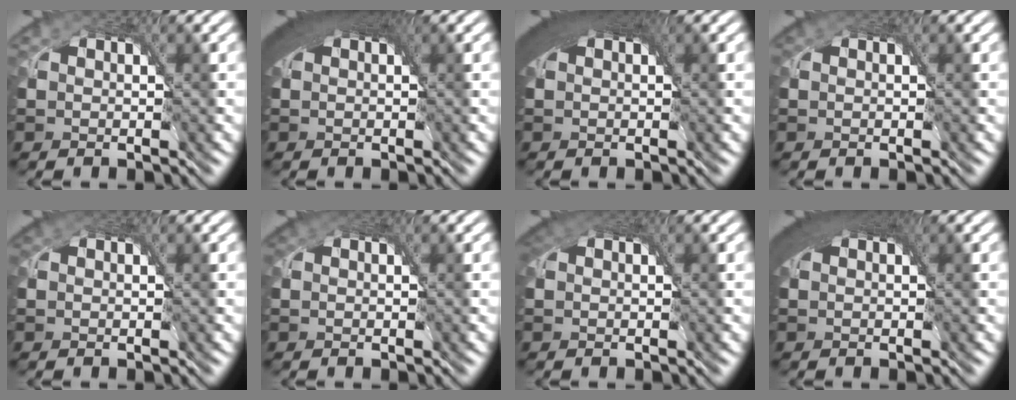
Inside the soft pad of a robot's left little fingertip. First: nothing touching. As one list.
[{"total": 7.4, "force": [3.1, 3.6, 5.7], "torque": [-0.093, 0.018, 0.034]}, {"total": 7.2, "force": [2.8, 3.6, 5.6], "torque": [-0.091, 0.015, 0.031]}, {"total": 0.9, "force": [0.5, 0.6, 0.5], "torque": [-0.009, 0.002, 0.005]}, {"total": 0.9, "force": [0.5, 0.6, 0.5], "torque": [-0.010, 0.002, 0.006]}, {"total": 1.6, "force": [0.8, 1.1, 0.9], "torque": [-0.018, 0.003, 0.009]}, {"total": 3.7, "force": [1.9, 2.3, 2.3], "torque": [-0.046, 0.007, 0.021]}, {"total": 6.6, "force": [2.9, 3.2, 5.0], "torque": [-0.084, 0.014, 0.033]}]